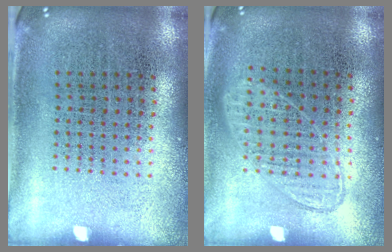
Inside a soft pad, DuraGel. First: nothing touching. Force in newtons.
{"total": 1.0, "press": 0.9, "slide": 0.3}